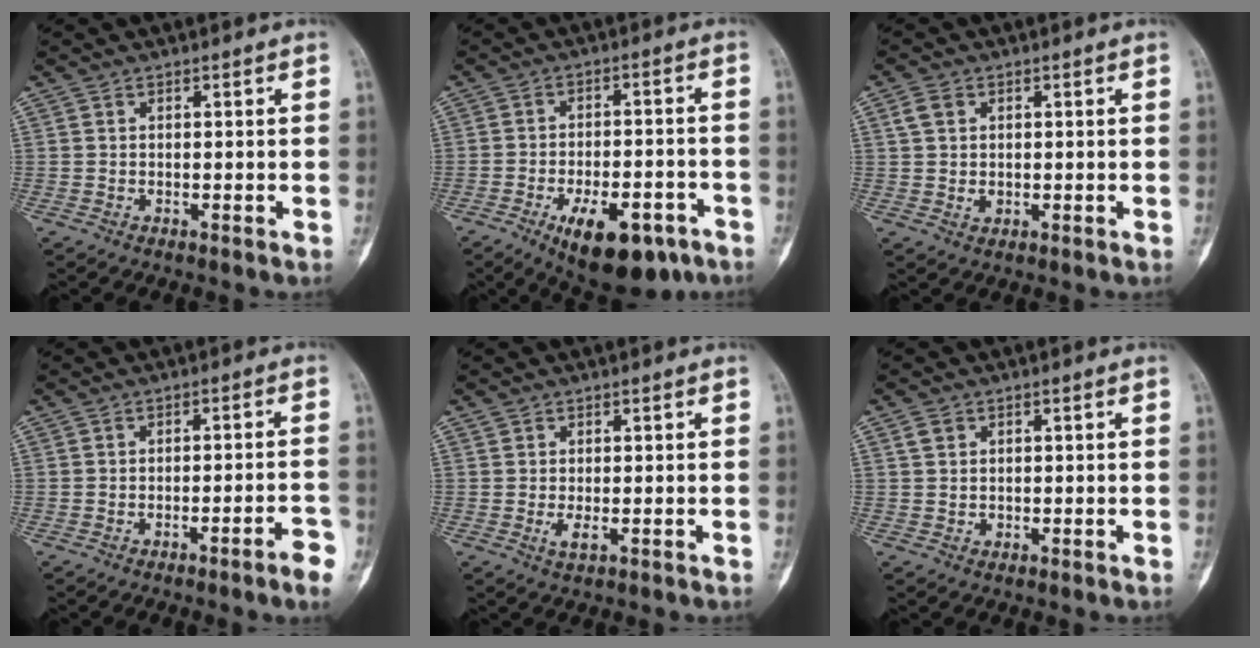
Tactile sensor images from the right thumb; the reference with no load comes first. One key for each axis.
{"total": 14.7, "fx": -7.9, "fy": 6.5, "fz": 10.5, "tx": -0.138, "ty": 0.032, "tz": -0.108}
{"total": 4.0, "fx": 1.0, "fy": 3.1, "fz": 2.3, "tx": -0.038, "ty": -0.001, "tz": 0.021}
{"total": 4.4, "fx": -2.5, "fy": 0.1, "fz": 3.6, "tx": -0.049, "ty": 0.020, "tz": -0.034}
{"total": 2.0, "fx": -0.1, "fy": 1.0, "fz": 1.7, "tx": -0.040, "ty": -0.004, "tz": 0.001}
{"total": 2.3, "fx": 0.8, "fy": 2.0, "fz": 0.9, "tx": -0.012, "ty": -0.002, "tz": 0.017}